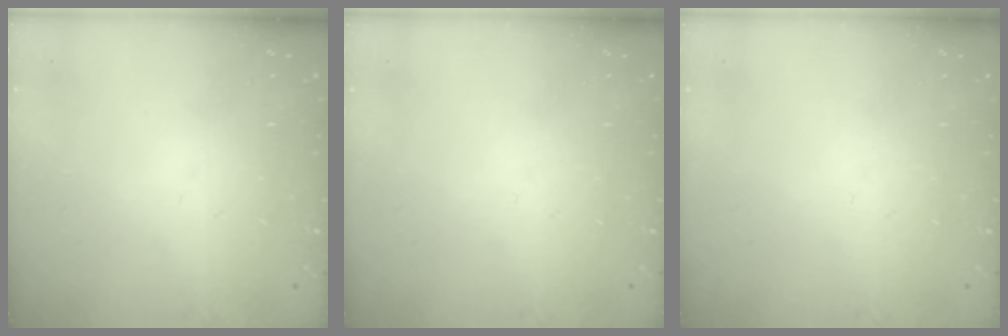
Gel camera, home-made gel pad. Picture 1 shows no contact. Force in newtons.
{"total": 0.0}
{"total": 0.0}